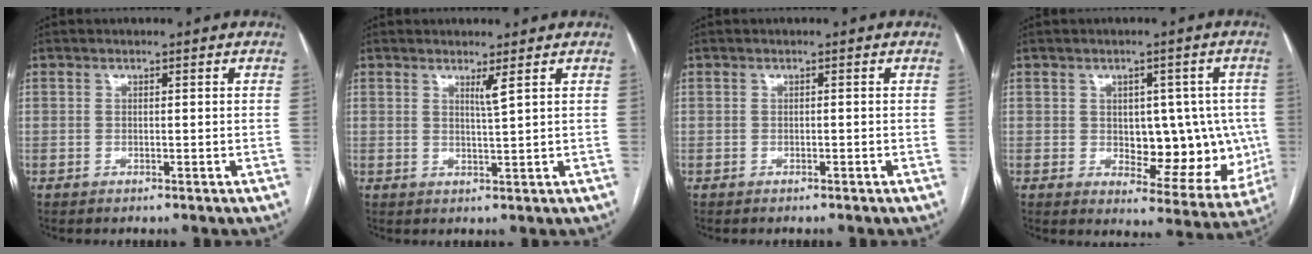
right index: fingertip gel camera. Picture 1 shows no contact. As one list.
[{"total": 1.9, "force": [1.2, -0.6, 1.3], "torque": [-0.026, -0.015, 0.024]}, {"total": 0.0}, {"total": 12.0, "force": [-0.1, 6.3, 10.2], "torque": [-0.108, 0.010, 0.018]}]